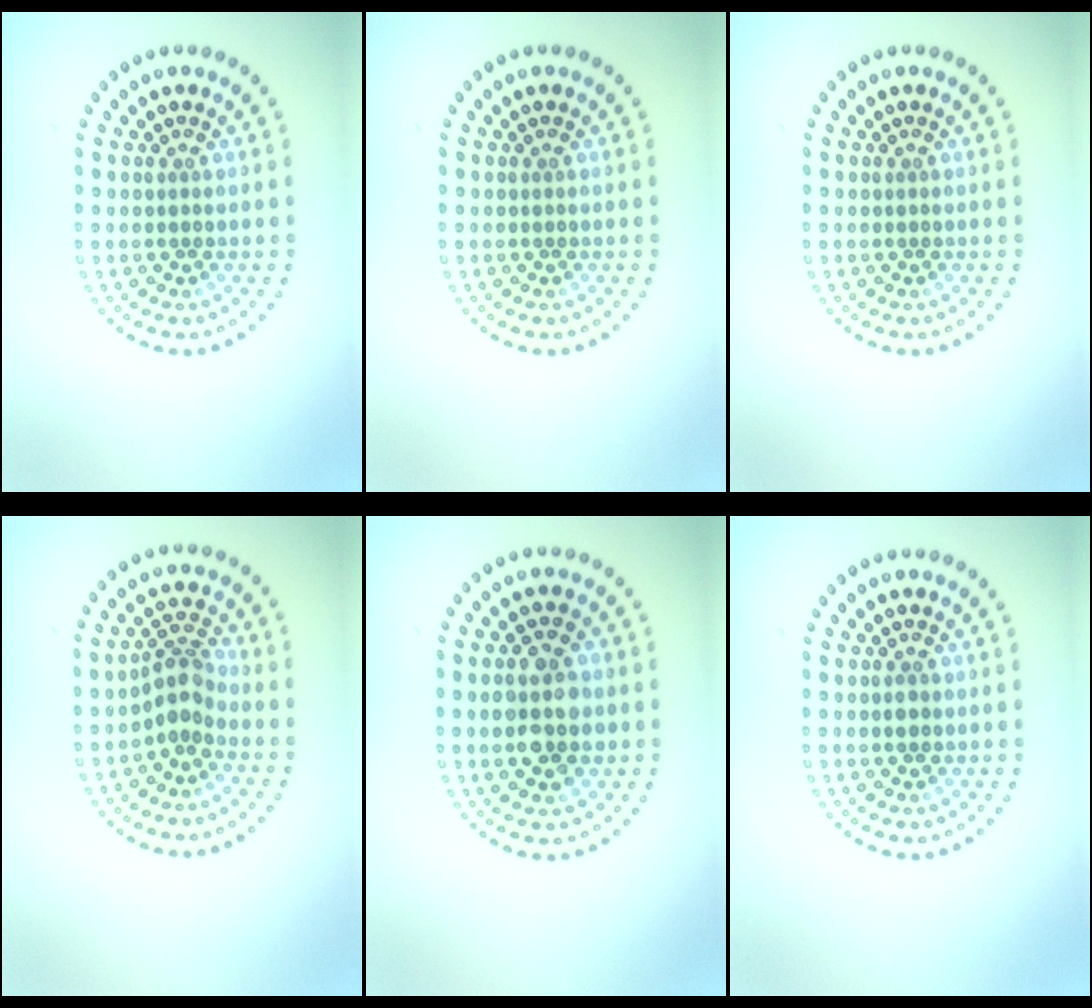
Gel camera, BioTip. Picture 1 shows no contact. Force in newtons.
{"total": 0.0}
{"total": 0.0}
{"total": 2.6, "press": 2.0, "slide": 1.7}
{"total": 4.1, "press": 4.1, "slide": 0.2}
{"total": 1.0, "press": 1.0, "slide": 0.2}